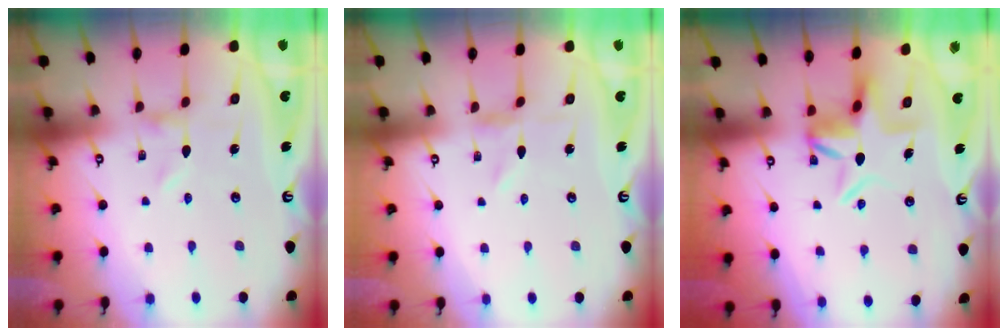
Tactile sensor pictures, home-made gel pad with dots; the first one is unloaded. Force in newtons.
{"total": 0.0}
{"total": 7.0, "press": 7.0, "slide": 0.7}